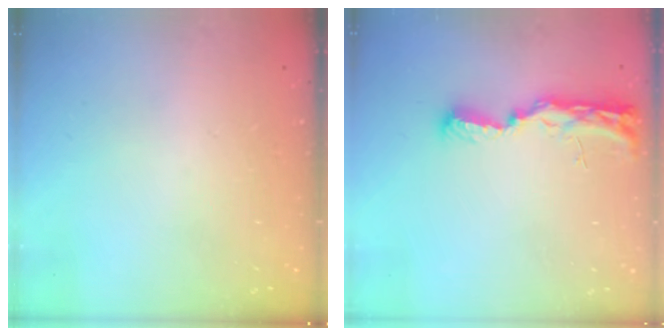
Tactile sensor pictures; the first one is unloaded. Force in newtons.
{"total": 11.2, "press": 9.8, "slide": 5.4}